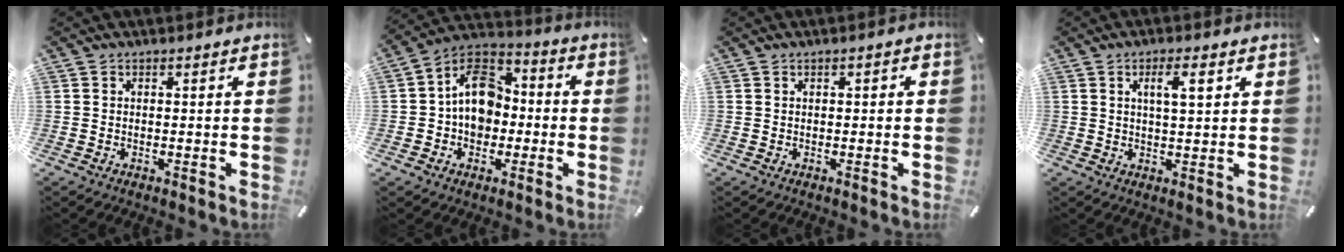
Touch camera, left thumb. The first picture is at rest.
{"total": 12.2, "force": [-1.0, 10.1, 6.8], "torque": [-0.119, 0.023, -0.018]}
{"total": 0.8, "force": [0.0, 0.5, 0.7], "torque": [-0.012, 0.003, -0.001]}
{"total": 5.4, "force": [2.0, 1.3, 4.8], "torque": [-0.083, -0.001, 0.027]}